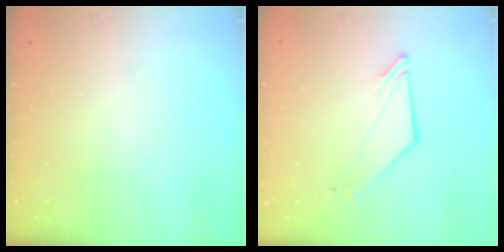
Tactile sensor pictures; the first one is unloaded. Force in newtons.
{"total": 2.7, "press": 2.7, "slide": 0.3}